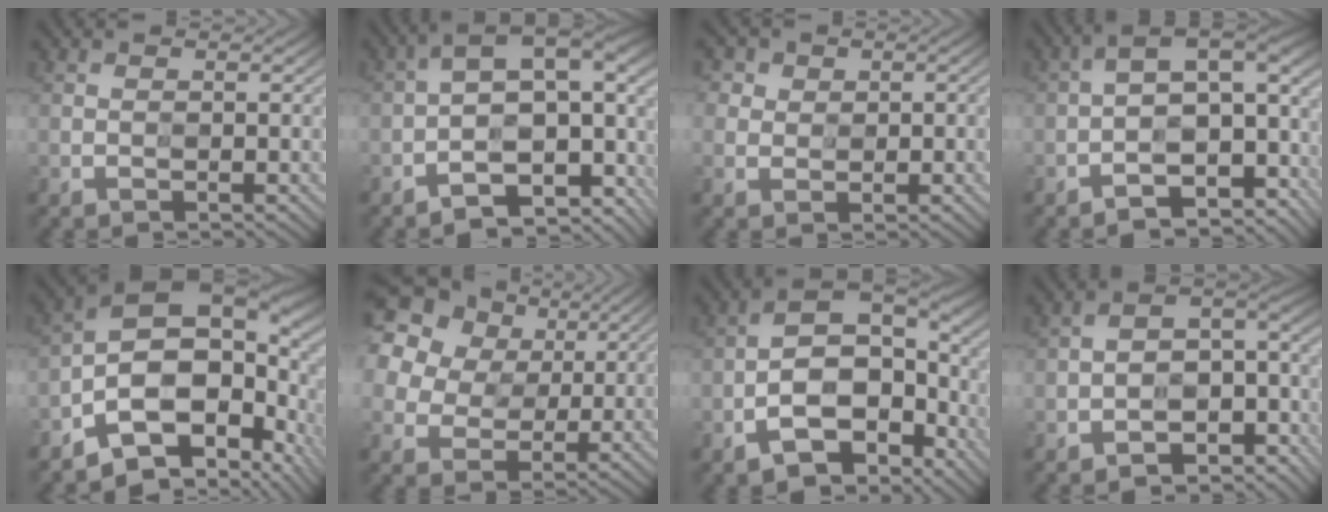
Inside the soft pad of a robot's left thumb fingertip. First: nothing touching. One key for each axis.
{"total": 11.3, "fx": -4.5, "fy": 4.5, "fz": 9.3, "tx": -0.144, "ty": 0.013, "tz": -0.062}
{"total": 3.0, "fx": 1.7, "fy": 2.5, "fz": 0.0, "tx": -0.016, "ty": 0.005, "tz": 0.028}
{"total": 10.4, "fx": -4.7, "fy": 4.9, "fz": 7.8, "tx": -0.104, "ty": 0.003, "tz": -0.069}
{"total": 13.5, "fx": -4.6, "fy": 8.2, "fz": 9.7, "tx": -0.152, "ty": 0.002, "tz": -0.074}
{"total": 20.9, "fx": 11.9, "fy": 14.8, "fz": 8.7, "tx": -0.263, "ty": 0.060, "tz": 0.238}
{"total": 8.4, "fx": -4.1, "fy": 4.6, "fz": 5.7, "tx": -0.096, "ty": 0.006, "tz": -0.080}
{"total": 8.0, "fx": -4.9, "fy": 4.7, "fz": 4.4, "tx": -0.060, "ty": -0.013, "tz": -0.088}